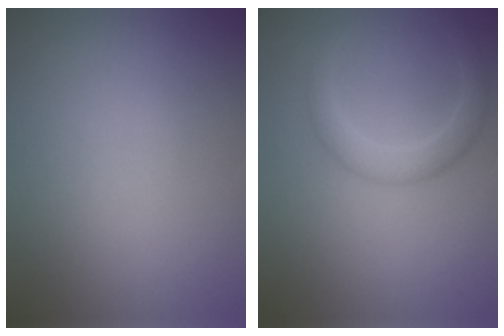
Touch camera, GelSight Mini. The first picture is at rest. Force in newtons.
{"total": 2.2, "press": 2.2, "slide": 0.0}